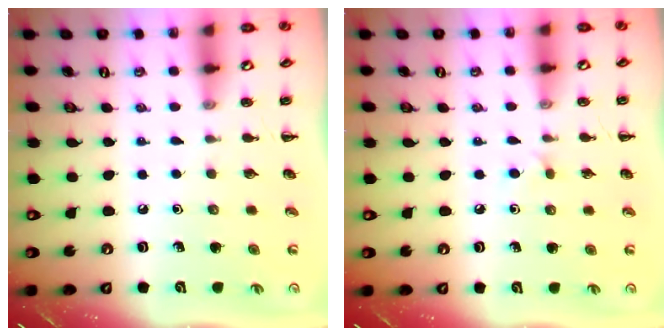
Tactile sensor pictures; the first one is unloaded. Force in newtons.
{"total": 3.9, "press": 3.7, "slide": 1.4}